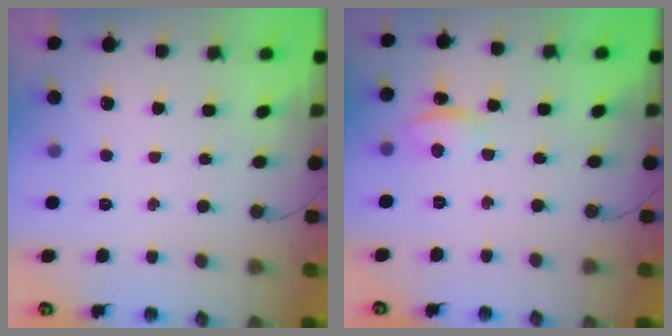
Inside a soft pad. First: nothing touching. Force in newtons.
{"total": 1.5, "press": 1.3, "slide": 0.7}